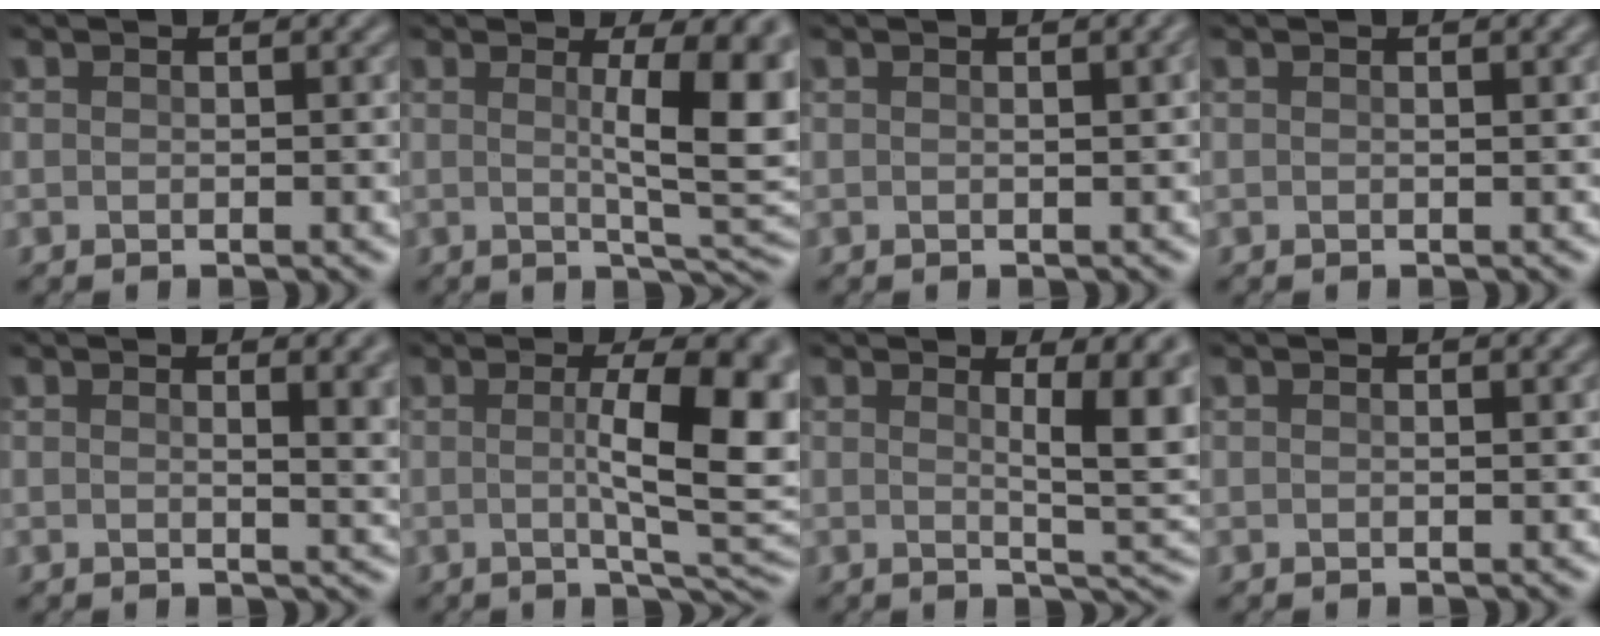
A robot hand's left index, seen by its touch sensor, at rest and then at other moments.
{"total": 8.8, "force": [0.9, 1.8, 8.5], "torque": [-0.103, 0.004, 0.021]}
{"total": 2.8, "force": [0.8, 1.3, 2.4], "torque": [-0.003, 0.022, -0.010]}
{"total": 1.5, "force": [0.5, 0.7, 1.3], "torque": [-0.006, 0.004, -0.006]}
{"total": 5.1, "force": [1.3, 1.8, 4.6], "torque": [-0.026, 0.014, 0.019]}
{"total": 10.0, "force": [0.2, 2.3, 9.7], "torque": [-0.121, 0.001, 0.011]}
{"total": 6.5, "force": [1.3, 1.2, 6.3], "torque": [-0.076, -0.002, 0.028]}
{"total": 1.1, "force": [0.4, 0.5, 0.9], "torque": [-0.004, 0.000, -0.003]}